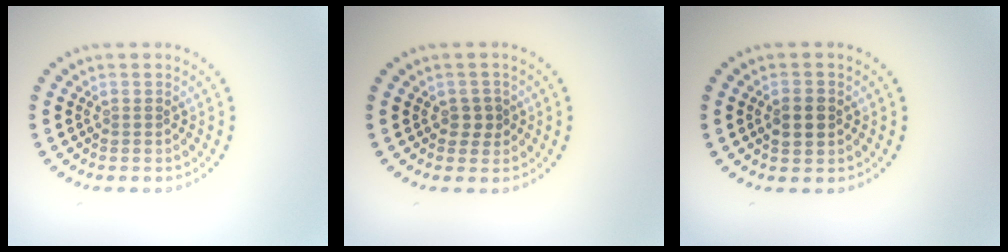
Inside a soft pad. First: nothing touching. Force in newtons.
{"total": 1.5, "press": 1.4, "slide": 0.5}
{"total": 2.5, "press": 2.5, "slide": 0.1}